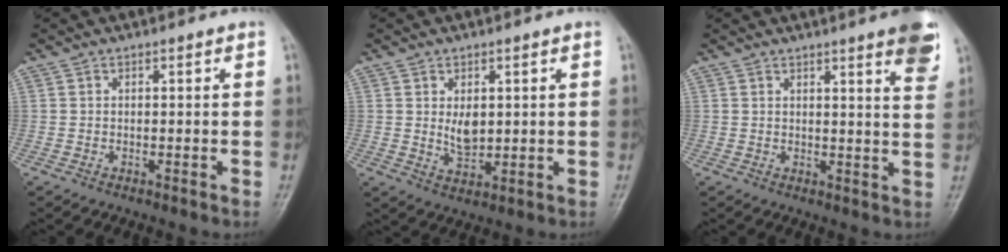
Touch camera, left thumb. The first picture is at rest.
{"total": 4.6, "force": [0.9, 2.8, 3.5], "torque": [-0.048, -0.013, 0.023]}
{"total": 8.1, "force": [5.0, 1.0, 6.3], "torque": [-0.065, -0.021, 0.053]}